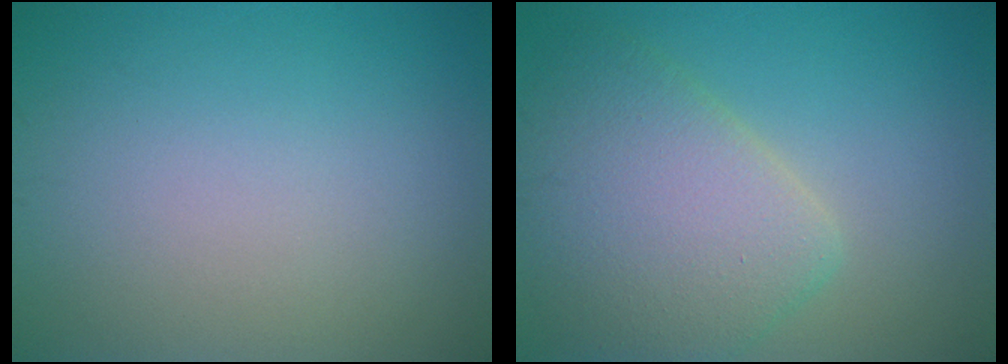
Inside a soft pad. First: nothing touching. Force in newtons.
{"total": 6.8, "press": 6.8, "slide": 0.4}